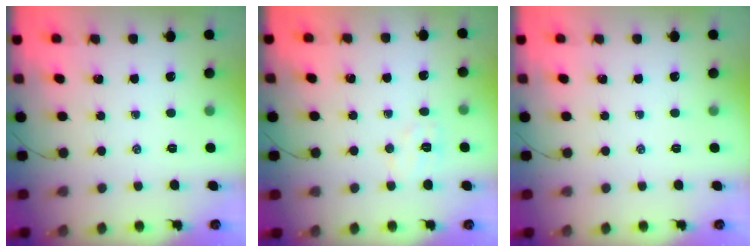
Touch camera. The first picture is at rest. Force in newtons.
{"total": 4.8, "press": 4.6, "slide": 1.1}
{"total": 0.0}